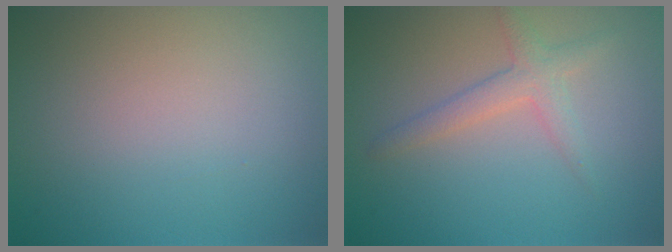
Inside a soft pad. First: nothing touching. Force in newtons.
{"total": 2.3, "press": 2.3, "slide": 0.1}